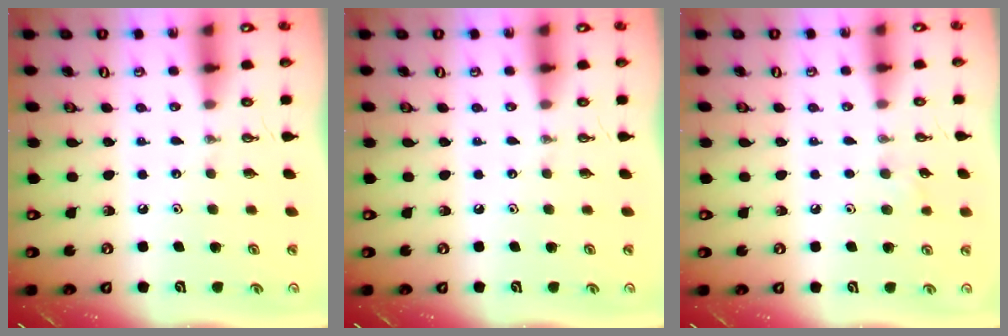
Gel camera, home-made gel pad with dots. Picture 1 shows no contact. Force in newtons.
{"total": 0.0}
{"total": 6.1, "press": 5.8, "slide": 2.1}